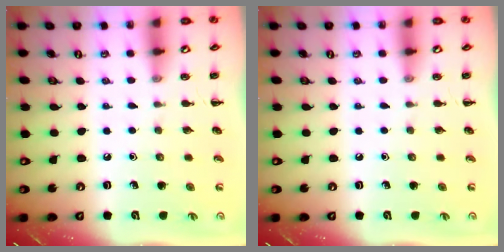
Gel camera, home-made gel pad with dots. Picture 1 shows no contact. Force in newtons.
{"total": 0.0}